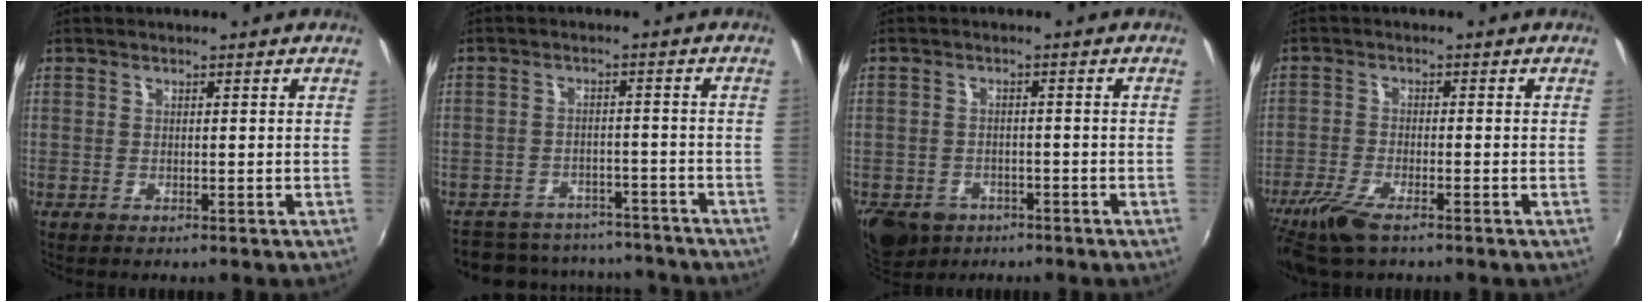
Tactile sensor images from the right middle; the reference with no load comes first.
{"total": 15.8, "force": [-13.8, 6.4, 4.3], "torque": [-0.104, 0.020, -0.179]}
{"total": 8.9, "force": [-5.4, 6.1, 3.6], "torque": [-0.095, -0.010, -0.083]}
{"total": 7.8, "force": [-5.6, 2.0, 5.1], "torque": [-0.130, -0.023, -0.112]}